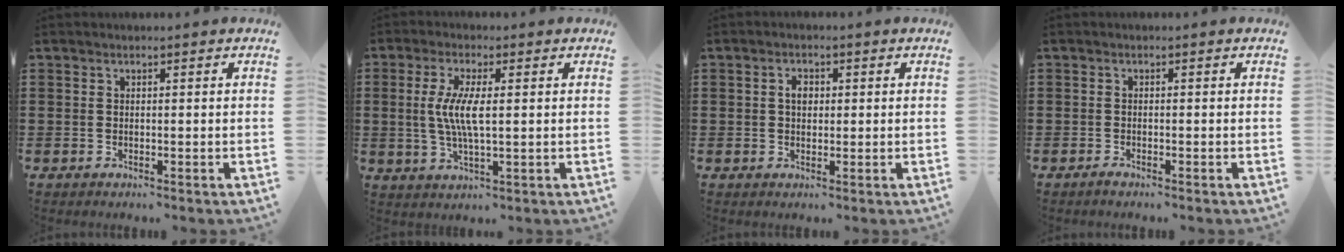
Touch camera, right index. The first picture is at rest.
{"total": 6.0, "force": [0.4, 1.4, 5.8], "torque": [-0.122, -0.004, 0.000]}
{"total": 2.3, "force": [0.3, 1.4, 1.7], "torque": [-0.037, 0.008, 0.004]}
{"total": 0.7, "force": [-0.7, 0.1, 0.3], "torque": [-0.008, -0.004, -0.012]}